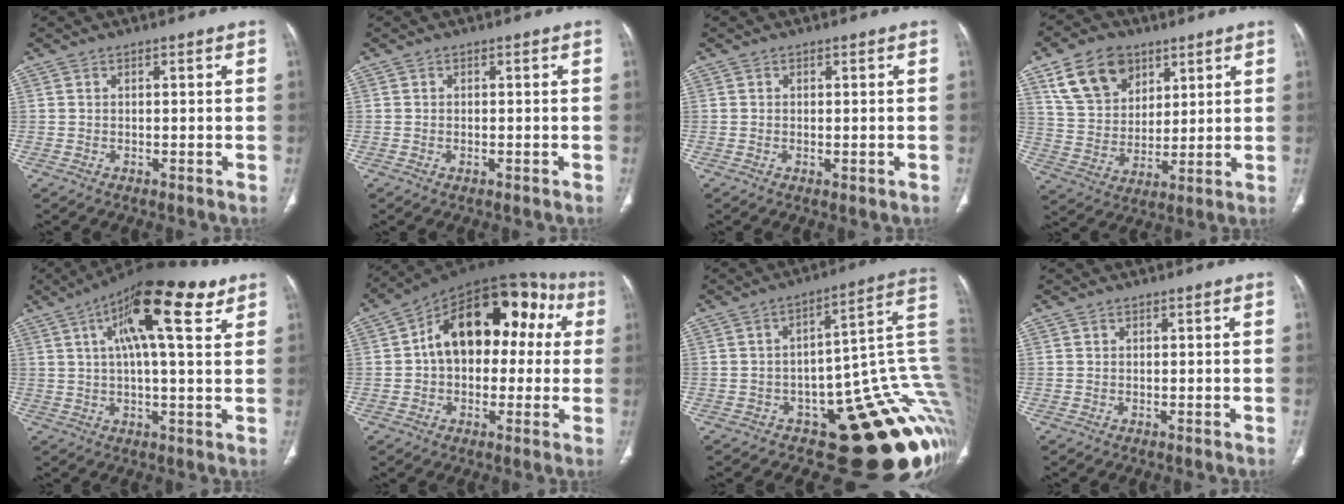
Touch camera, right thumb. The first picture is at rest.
{"total": 0.7, "force": [-0.3, 0.4, 0.4], "torque": [-0.007, 0.003, -0.002]}
{"total": 1.0, "force": [-0.2, 0.5, 0.8], "torque": [-0.011, -0.005, 0.000]}
{"total": 13.6, "force": [7.4, 9.5, 6.4], "torque": [-0.090, -0.025, 0.145]}
{"total": 17.8, "force": [8.2, 5.3, 14.9], "torque": [-0.222, 0.000, 0.127]}
{"total": 20.7, "force": [3.3, 13.0, 15.7], "torque": [-0.184, 0.050, 0.036]}
{"total": 23.6, "force": [-4.6, 11.0, 20.4], "torque": [-0.120, 0.069, -0.055]}
{"total": 0.0}